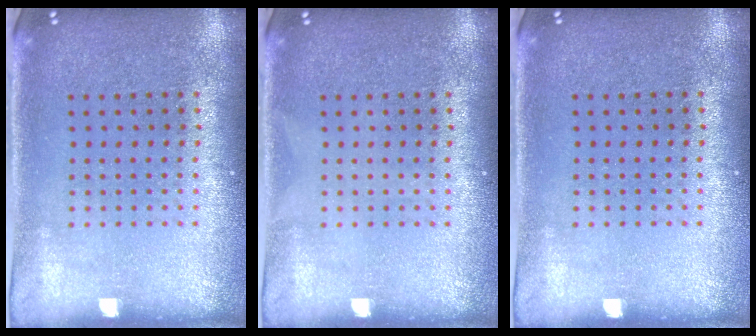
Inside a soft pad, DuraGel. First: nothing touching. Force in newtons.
{"total": 0.0}
{"total": 0.0}